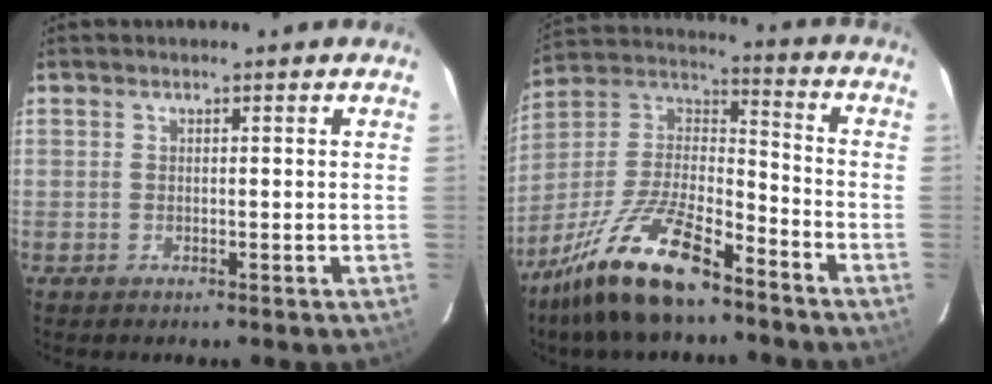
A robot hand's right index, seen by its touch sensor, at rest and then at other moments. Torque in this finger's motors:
{"motor_torque": [1.13, -1.01, 0.79, 0.21]}